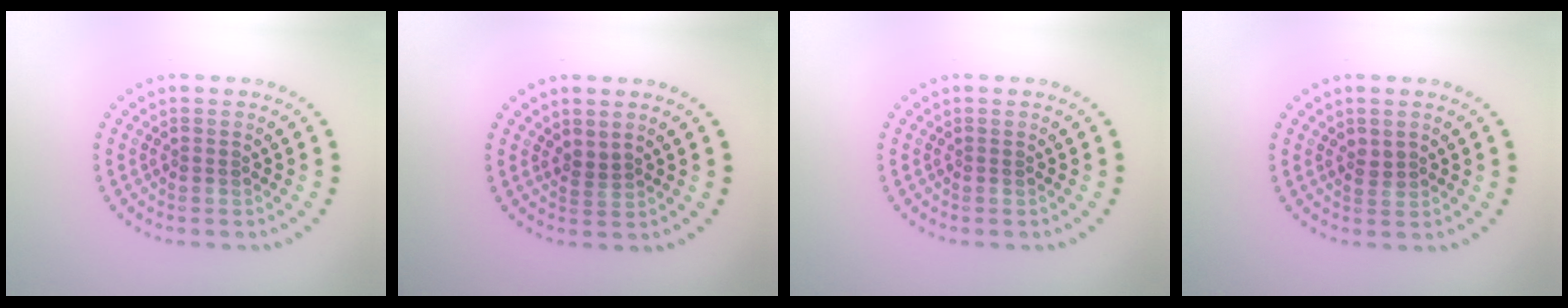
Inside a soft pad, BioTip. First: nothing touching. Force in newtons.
{"total": 1.1, "press": 0.8, "slide": 0.7}
{"total": 0.0}
{"total": 1.2, "press": 1.1, "slide": 0.4}